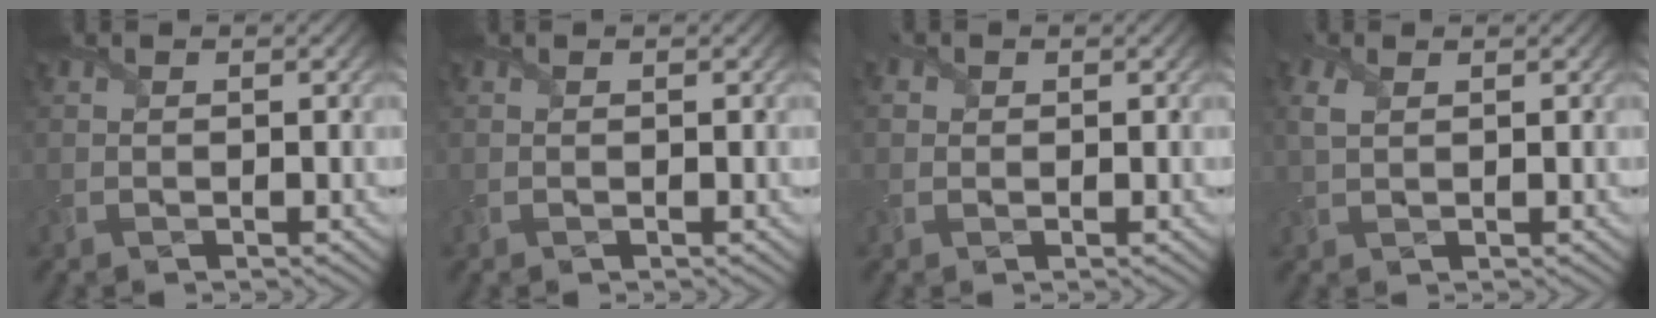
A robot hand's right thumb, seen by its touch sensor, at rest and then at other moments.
{"total": 0.0}
{"total": 1.5, "force": [0.3, 1.4, 0.4], "torque": [-0.017, 0.001, 0.005]}
{"total": 2.3, "force": [0.9, 1.3, 1.7], "torque": [-0.049, 0.006, 0.016]}